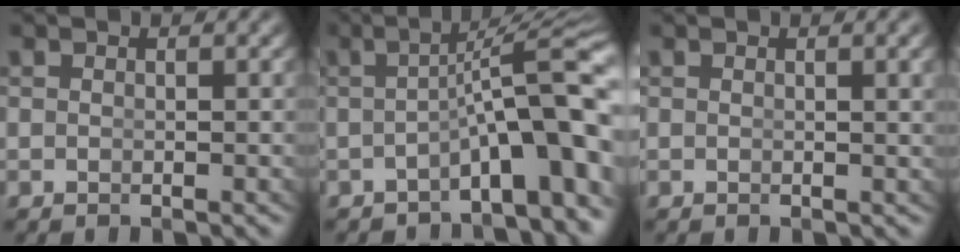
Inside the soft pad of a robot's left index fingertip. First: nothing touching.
{"total": 6.1, "force": [-2.5, 0.6, 5.6], "torque": [-0.079, -0.004, -0.026]}
{"total": 1.0, "force": [0.4, -0.2, 0.9], "torque": [-0.007, -0.001, 0.008]}